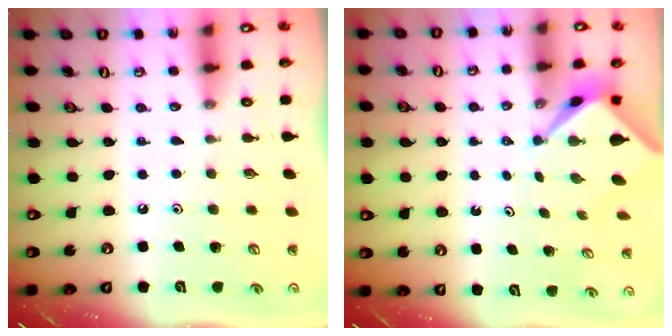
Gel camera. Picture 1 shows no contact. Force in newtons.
{"total": 2.9, "press": 2.9, "slide": 0.1}